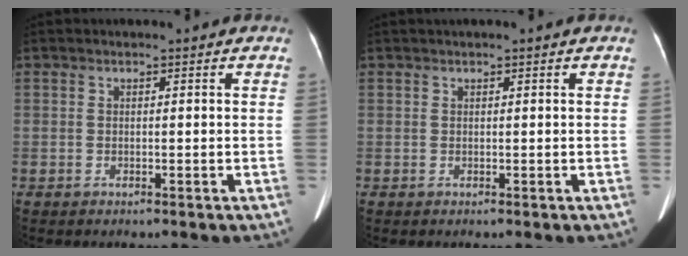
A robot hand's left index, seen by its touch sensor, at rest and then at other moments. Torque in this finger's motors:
{"motor_torque": [0.11, -0.10, 0.05, 0.02]}